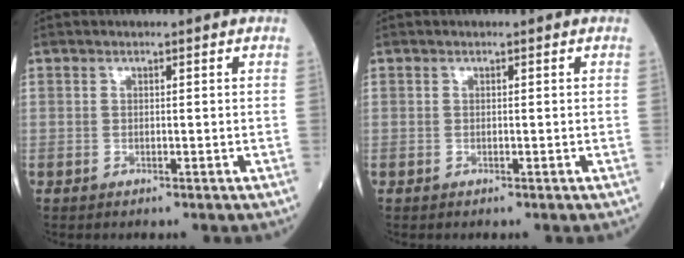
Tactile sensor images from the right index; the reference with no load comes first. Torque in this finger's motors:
{"motor_torque": [0.01, 0.01, 0.00, -0.01]}